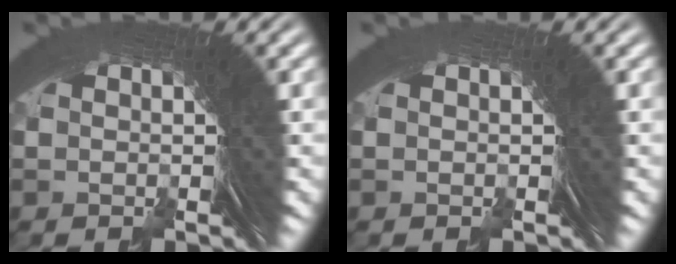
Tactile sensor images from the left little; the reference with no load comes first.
{"total": 0.0}